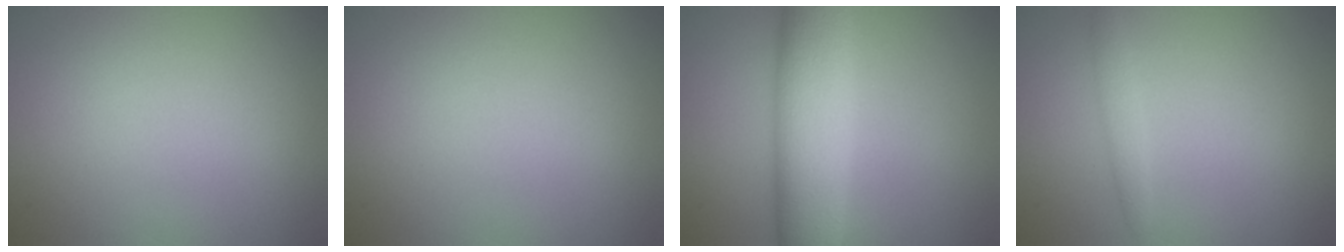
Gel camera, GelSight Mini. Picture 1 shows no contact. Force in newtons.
{"total": 0.0}
{"total": 8.7, "press": 8.7, "slide": 0.4}
{"total": 1.3, "press": 1.3, "slide": 0.0}